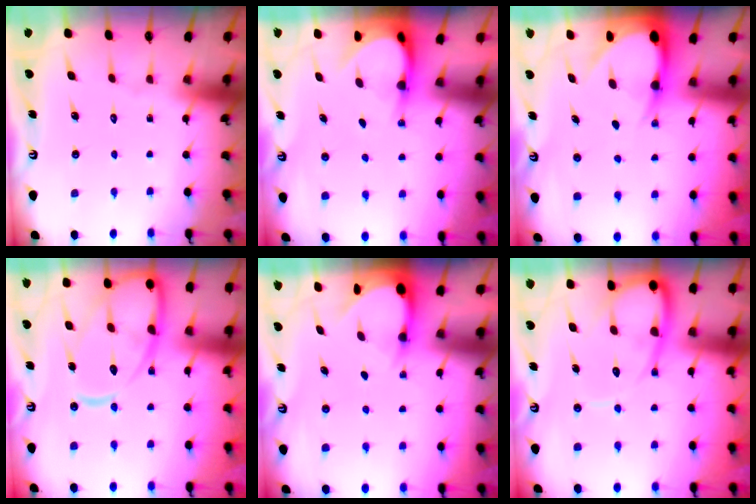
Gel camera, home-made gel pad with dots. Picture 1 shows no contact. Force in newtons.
{"total": 3.9, "press": 3.9, "slide": 0.4}
{"total": 7.3, "press": 7.2, "slide": 1.0}
{"total": 16.8, "press": 16.8, "slide": 1.5}
{"total": 3.1, "press": 3.1, "slide": 0.2}
{"total": 10.2, "press": 10.1, "slide": 1.0}